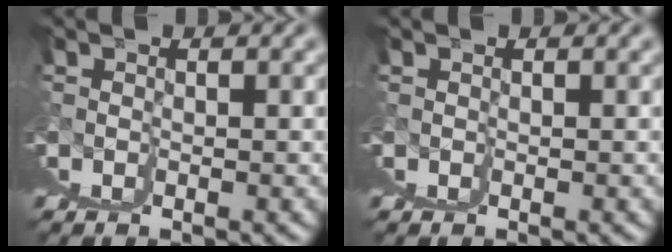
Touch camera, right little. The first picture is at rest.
{"total": 0.0}